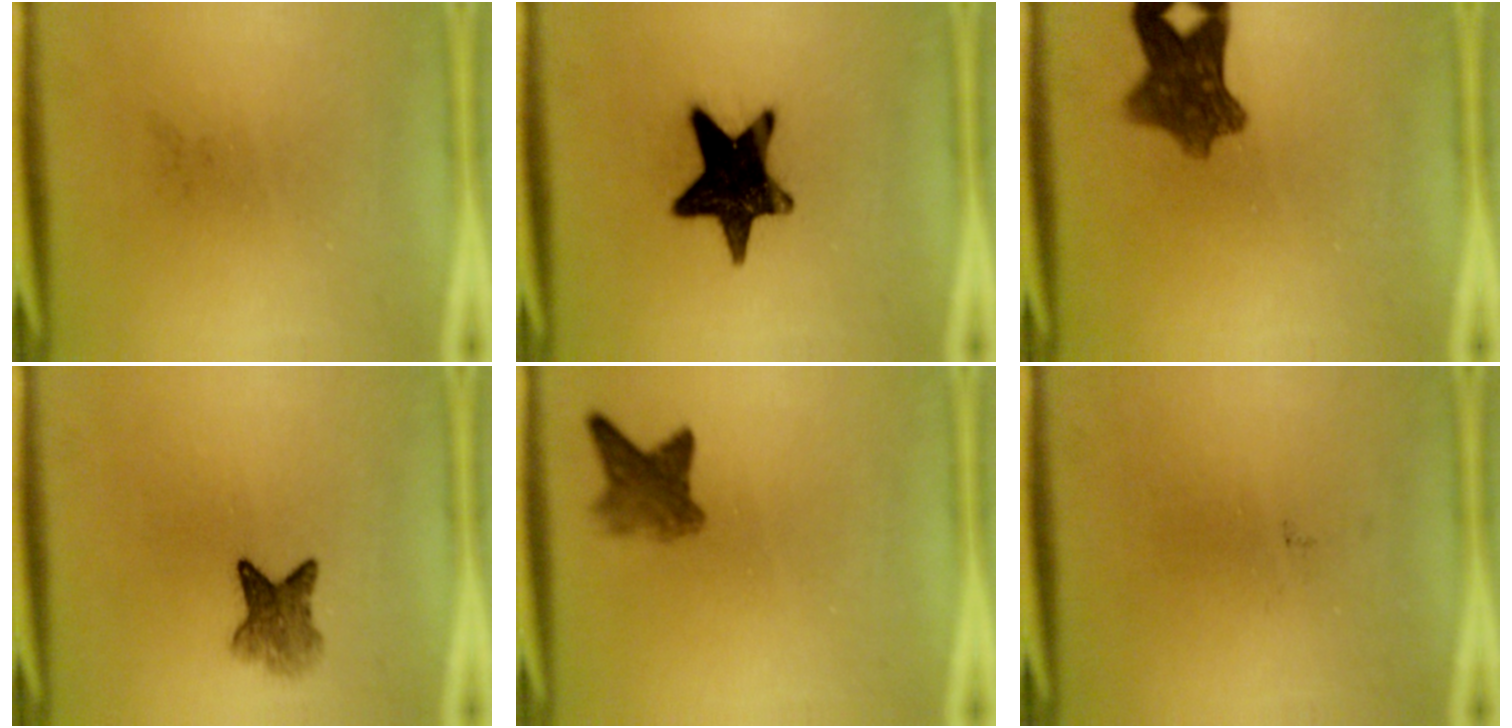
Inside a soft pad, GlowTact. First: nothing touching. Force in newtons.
{"total": 16.4}
{"total": 8.2}
{"total": 4.3}
{"total": 4.1}
{"total": 0.0}